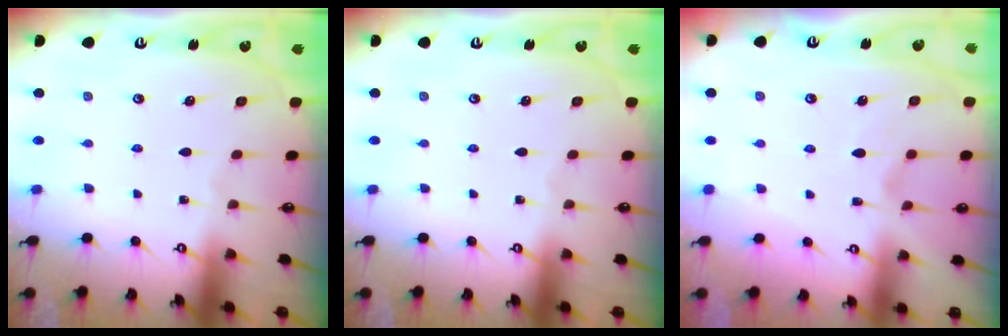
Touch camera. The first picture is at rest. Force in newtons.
{"total": 0.0}
{"total": 1.8, "press": 1.2, "slide": 1.3}